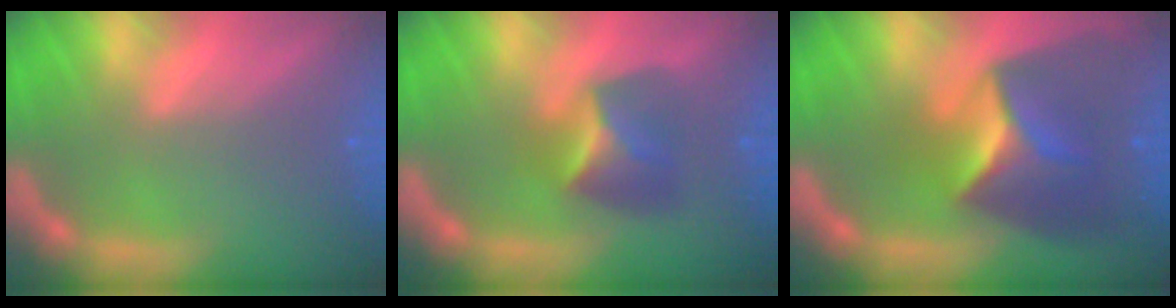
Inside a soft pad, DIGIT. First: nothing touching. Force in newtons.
{"total": 4.4}
{"total": 8.9}